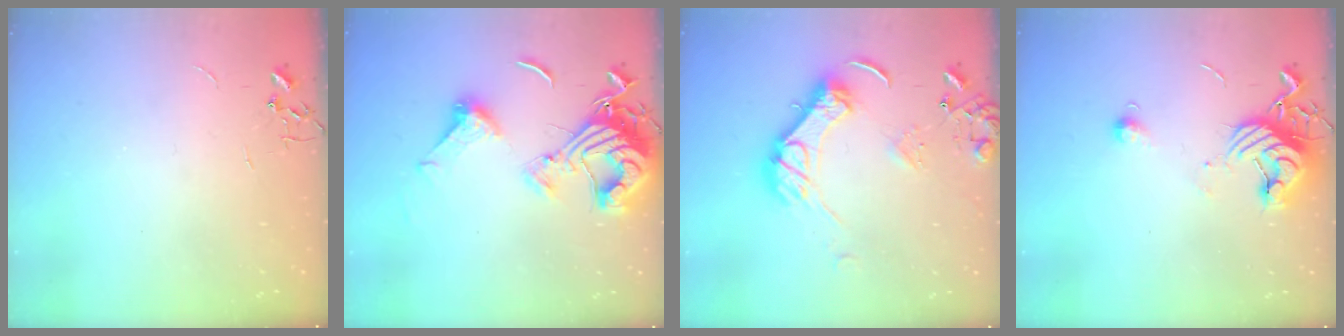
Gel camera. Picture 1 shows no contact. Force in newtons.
{"total": 17.0, "press": 17.0, "slide": 1.8}
{"total": 15.3, "press": 15.2, "slide": 1.7}
{"total": 11.4, "press": 11.3, "slide": 1.2}